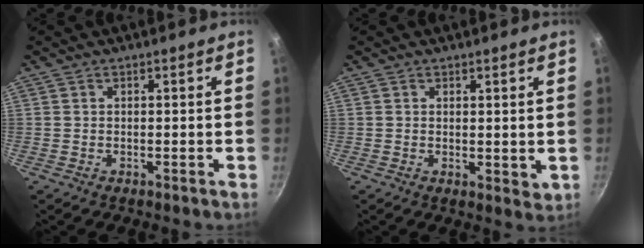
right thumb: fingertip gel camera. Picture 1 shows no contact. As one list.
[{"total": 2.4, "force": [1.1, 1.3, 1.7], "torque": [-0.021, -0.012, 0.015]}]